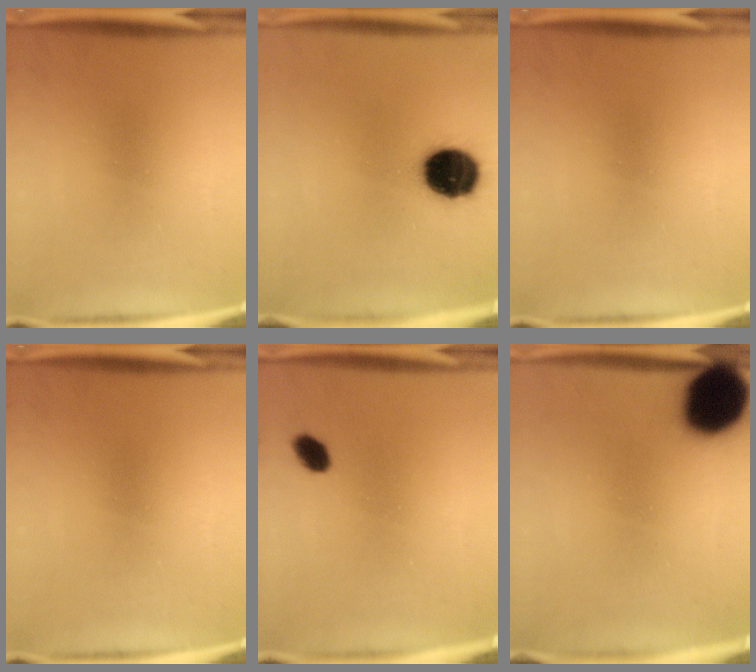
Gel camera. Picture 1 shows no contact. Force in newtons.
{"total": 15.4}
{"total": 0.0}
{"total": 0.0}
{"total": 3.3}
{"total": 19.4}